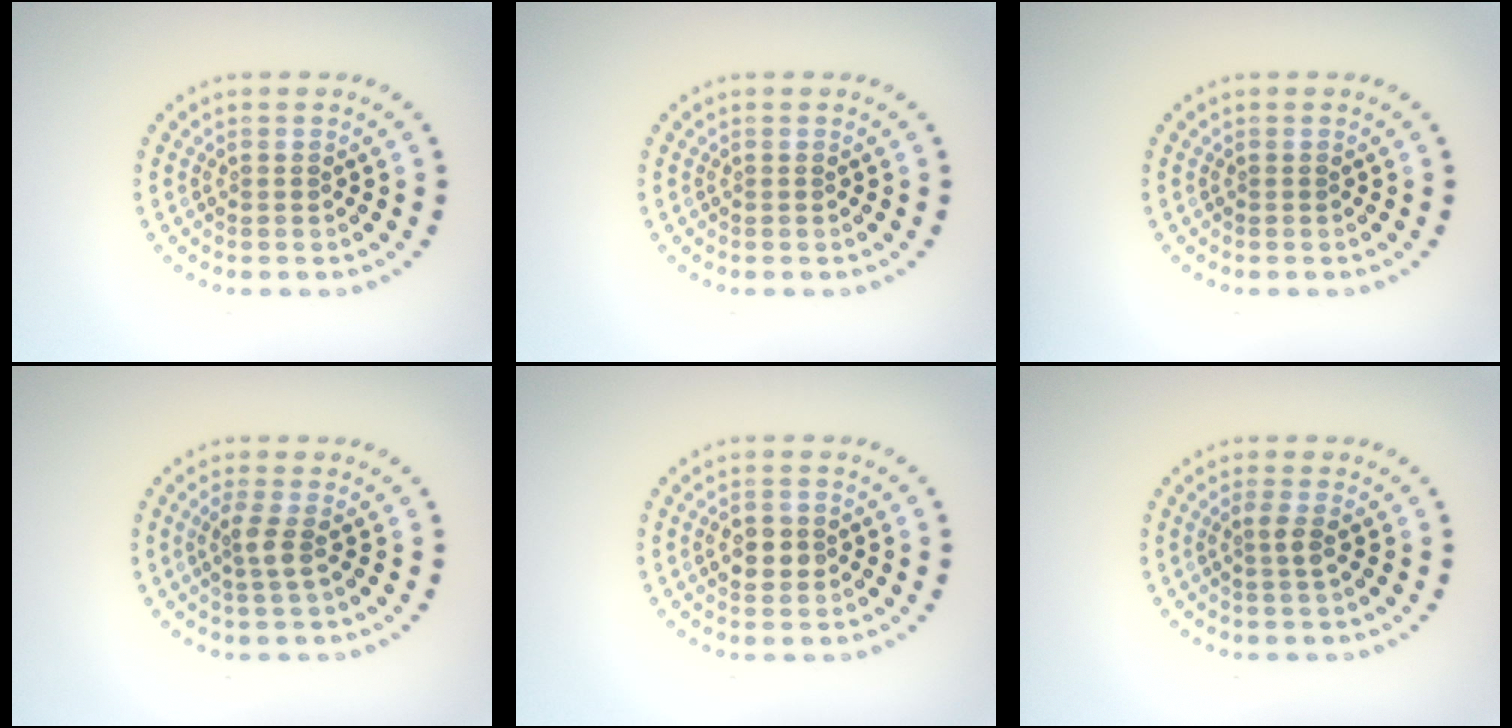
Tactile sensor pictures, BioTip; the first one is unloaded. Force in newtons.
{"total": 0.0}
{"total": 0.0}
{"total": 1.7, "press": 1.4, "slide": 1.0}
{"total": 2.8, "press": 2.8, "slide": 0.2}
{"total": 1.4, "press": 1.1, "slide": 0.9}